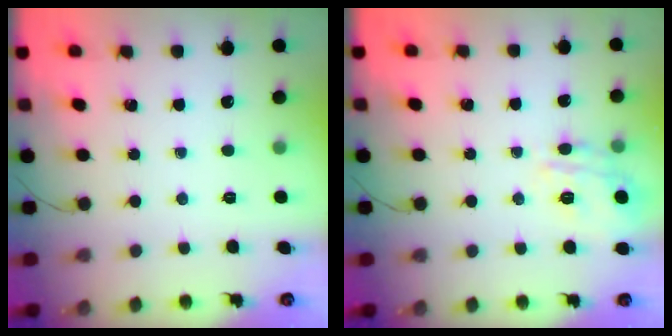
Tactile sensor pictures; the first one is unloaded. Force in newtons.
{"total": 11.2, "press": 11.1, "slide": 0.7}